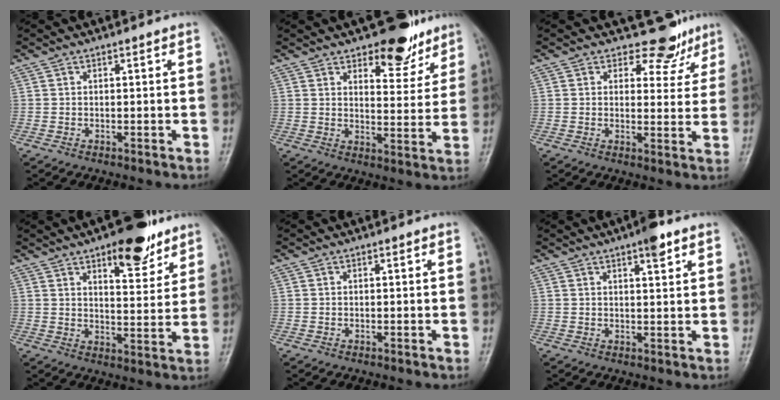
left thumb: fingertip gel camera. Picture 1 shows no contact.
{"total": 10.2, "force": [7.1, 4.8, 5.4], "torque": [-0.032, -0.044, 0.102]}
{"total": 6.5, "force": [5.1, 4.0, 0.6], "torque": [0.026, -0.038, 0.055]}
{"total": 11.6, "force": [7.4, 4.7, 7.6], "torque": [-0.073, -0.042, 0.107]}
{"total": 0.0}
{"total": 4.5, "force": [2.7, 1.2, 3.4], "torque": [-0.040, -0.010, 0.035]}